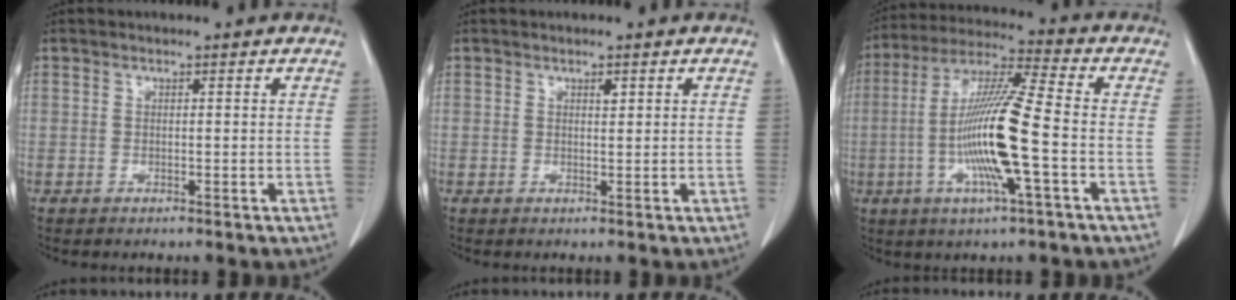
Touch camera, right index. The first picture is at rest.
{"total": 0.8, "force": [0.5, 0.3, 0.6], "torque": [-0.009, -0.003, 0.007]}
{"total": 14.6, "force": [-3.0, 0.2, 14.3], "torque": [-0.285, -0.005, -0.064]}